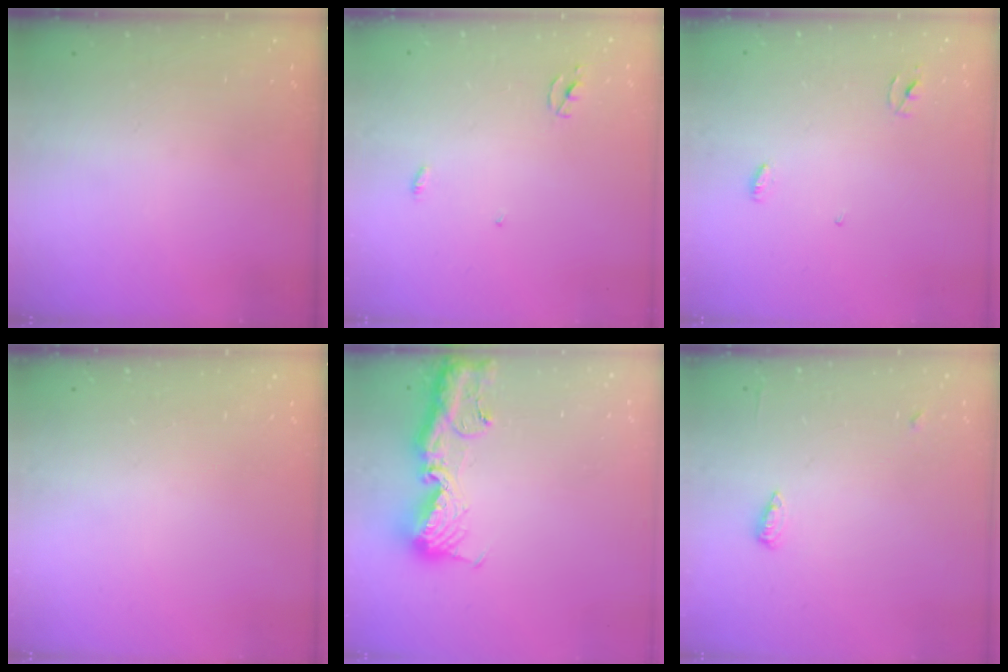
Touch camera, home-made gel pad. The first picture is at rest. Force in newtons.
{"total": 2.3, "press": 2.3, "slide": 0.1}
{"total": 3.3, "press": 3.3, "slide": 0.3}
{"total": 0.0}
{"total": 15.7, "press": 15.6, "slide": 1.6}
{"total": 5.5, "press": 5.4, "slide": 1.0}